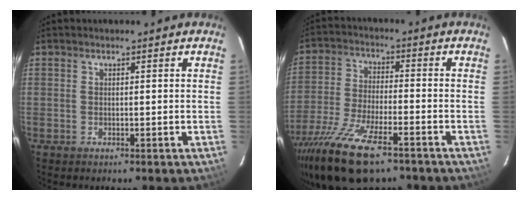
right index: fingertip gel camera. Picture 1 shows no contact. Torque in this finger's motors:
{"motor_torque": [1.71, -0.43, 0.98, 0.21]}